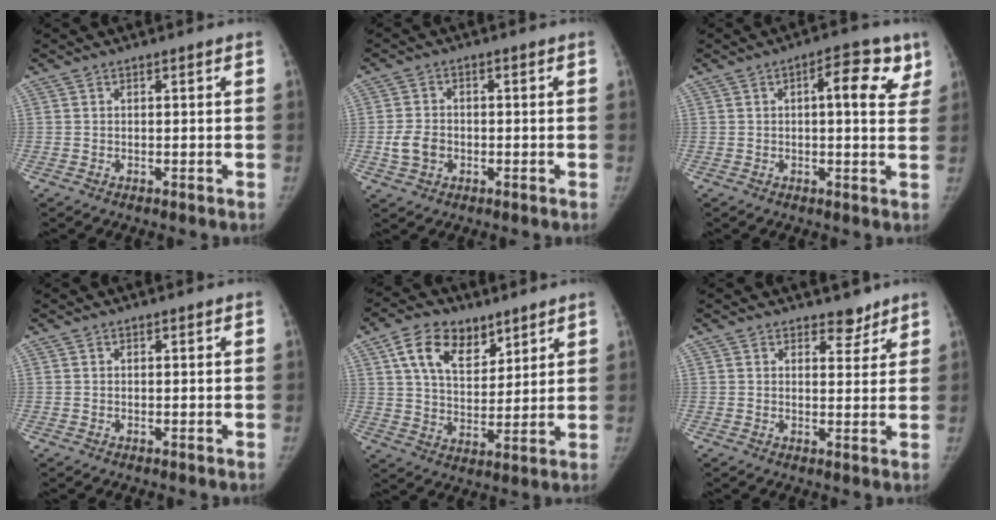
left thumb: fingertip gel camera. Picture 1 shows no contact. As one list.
[{"total": 4.9, "force": [-1.2, 3.8, 2.8], "torque": [-0.047, 0.007, -0.019]}, {"total": 9.1, "force": [3.3, 3.8, 7.6], "torque": [-0.071, 0.000, 0.035]}, {"total": 0.0}, {"total": 12.1, "force": [6.7, 7.3, 7.0], "torque": [-0.092, -0.030, 0.123]}, {"total": 3.5, "force": [2.8, 1.9, 0.8], "torque": [0.014, -0.020, 0.040]}]